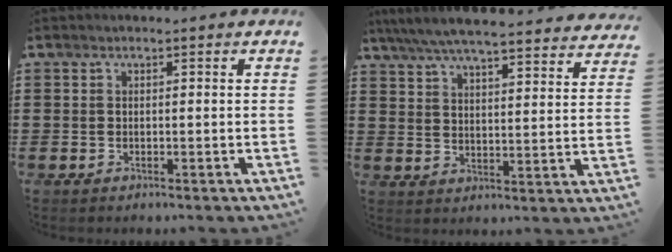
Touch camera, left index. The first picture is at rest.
{"total": 6.3, "force": [5.9, -0.1, 2.4], "torque": [-0.070, -0.035, 0.101]}